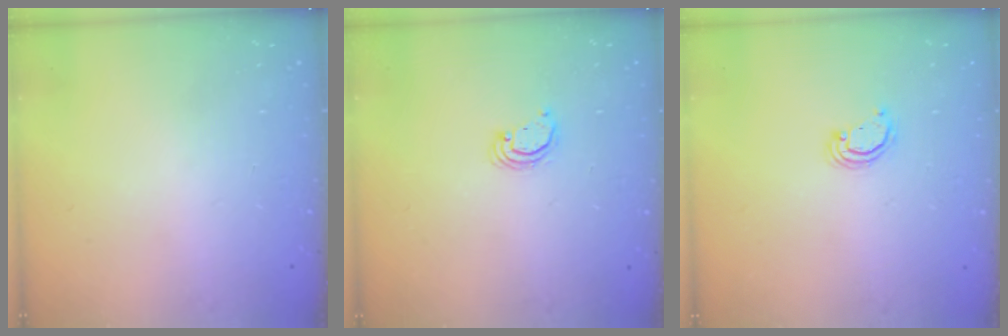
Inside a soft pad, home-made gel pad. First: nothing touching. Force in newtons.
{"total": 2.7, "press": 2.7, "slide": 0.2}
{"total": 2.1, "press": 2.1, "slide": 0.1}